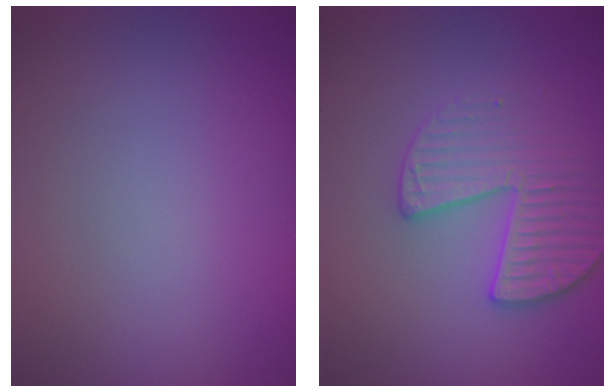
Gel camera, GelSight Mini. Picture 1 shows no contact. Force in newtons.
{"total": 3.4, "press": 3.3, "slide": 1.0}